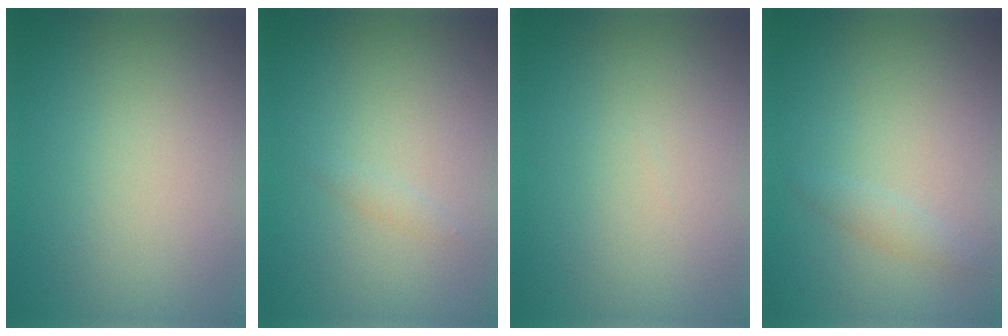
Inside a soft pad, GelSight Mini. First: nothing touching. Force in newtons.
{"total": 0.6, "press": 0.6, "slide": 0.0}
{"total": 0.0}
{"total": 1.1, "press": 1.1, "slide": 0.0}